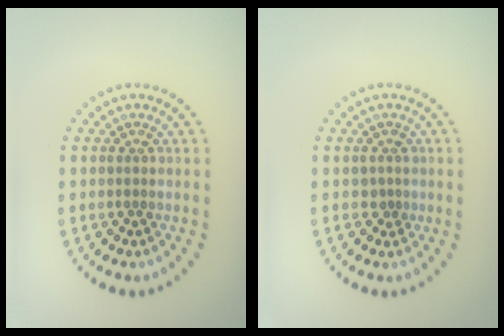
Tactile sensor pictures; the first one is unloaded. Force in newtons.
{"total": 1.1, "press": 0.9, "slide": 0.7}